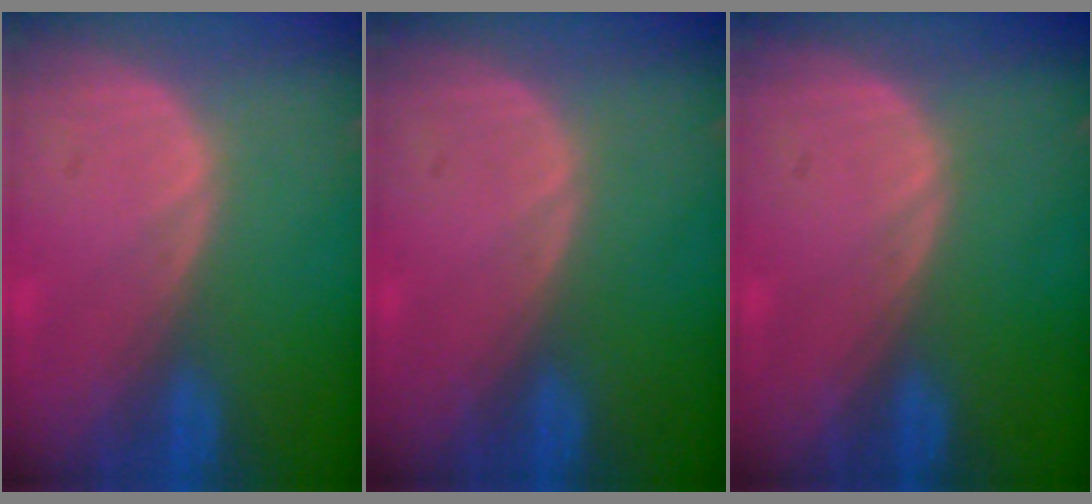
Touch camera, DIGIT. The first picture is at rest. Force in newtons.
{"total": 0.0}
{"total": 0.0}